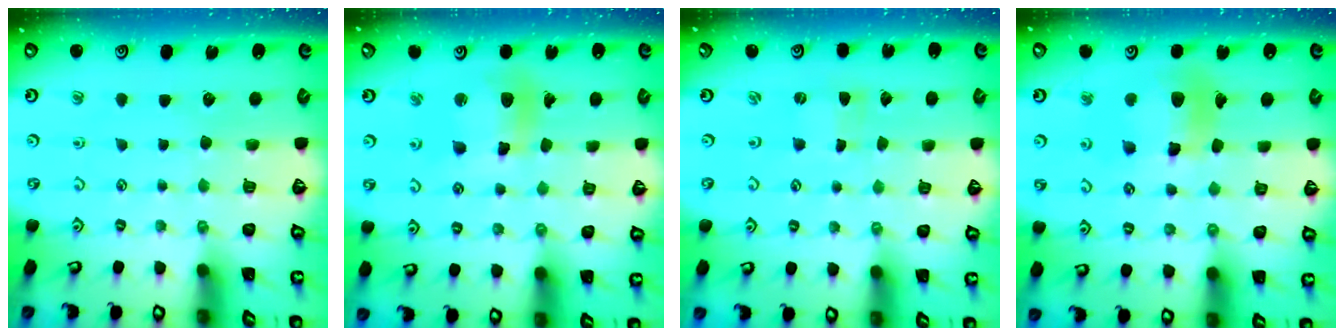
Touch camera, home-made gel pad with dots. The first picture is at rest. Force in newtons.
{"total": 11.3, "press": 11.1, "slide": 2.2}
{"total": 0.0}
{"total": 11.6, "press": 11.5, "slide": 1.2}